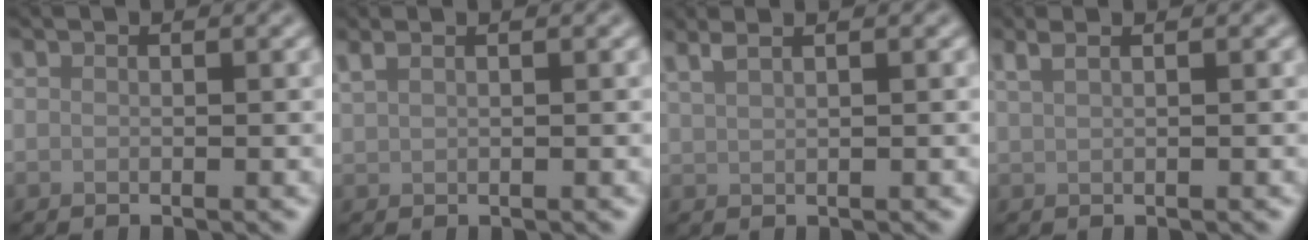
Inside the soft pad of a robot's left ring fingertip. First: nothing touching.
{"total": 1.4, "force": [1.1, 0.4, 0.7], "torque": [-0.016, 0.002, 0.025]}
{"total": 2.8, "force": [2.0, 1.0, 1.7], "torque": [-0.018, 0.012, 0.014]}
{"total": 2.2, "force": [1.5, 0.9, 1.4], "torque": [-0.019, 0.005, 0.014]}